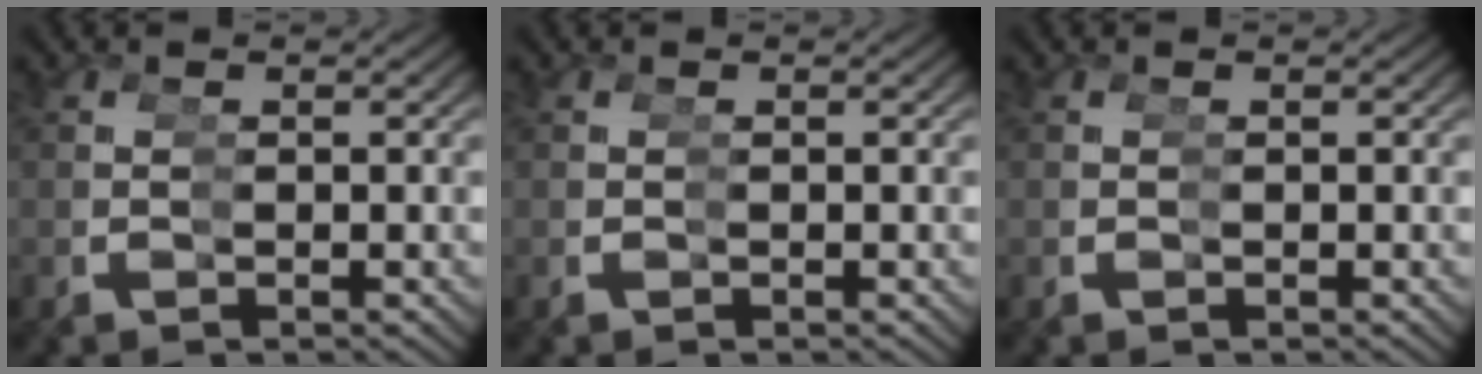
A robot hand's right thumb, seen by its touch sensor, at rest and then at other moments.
{"total": 0.0}
{"total": 0.0}